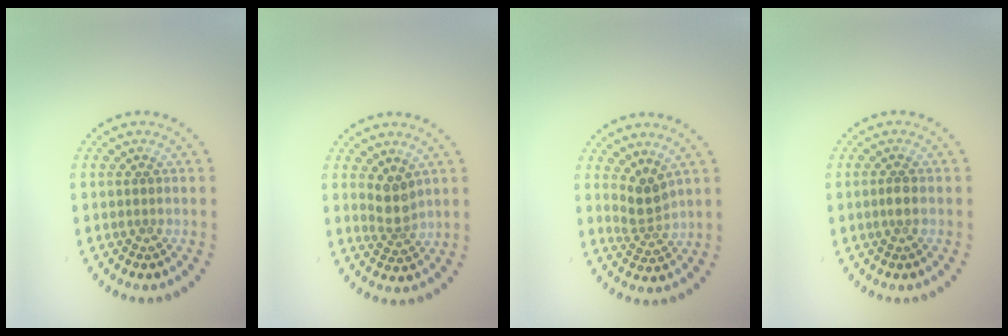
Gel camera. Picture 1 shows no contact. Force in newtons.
{"total": 2.3, "press": 1.9, "slide": 1.4}
{"total": 2.4, "press": 1.7, "slide": 1.7}
{"total": 1.2, "press": 1.0, "slide": 0.5}